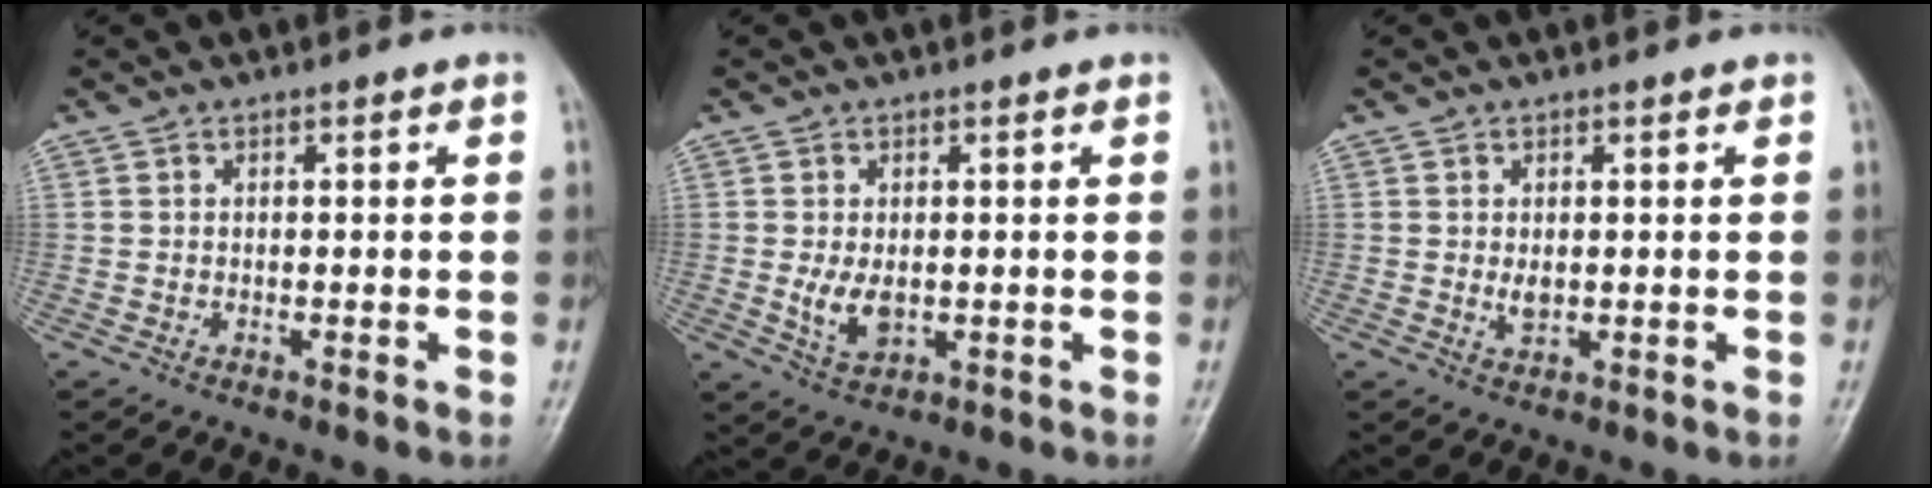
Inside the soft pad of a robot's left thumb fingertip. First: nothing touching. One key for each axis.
{"total": 4.6, "fx": 0.0, "fy": 2.8, "fz": 3.7, "tx": -0.064, "ty": -0.011, "tz": 0.007}
{"total": 2.1, "fx": 0.4, "fy": 1.2, "fz": 1.6, "tx": -0.025, "ty": -0.006, "tz": 0.010}